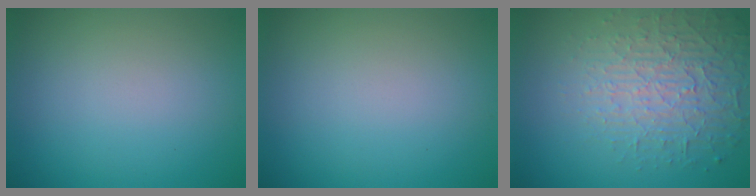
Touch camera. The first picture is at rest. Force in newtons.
{"total": 0.0}
{"total": 4.6, "press": 4.0, "slide": 2.3}